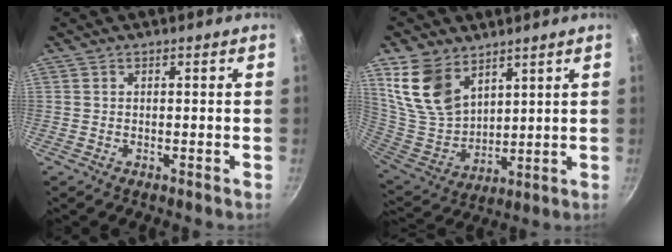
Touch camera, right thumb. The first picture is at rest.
{"total": 13.9, "force": [8.2, 8.6, 7.1], "torque": [-0.120, -0.052, 0.176]}